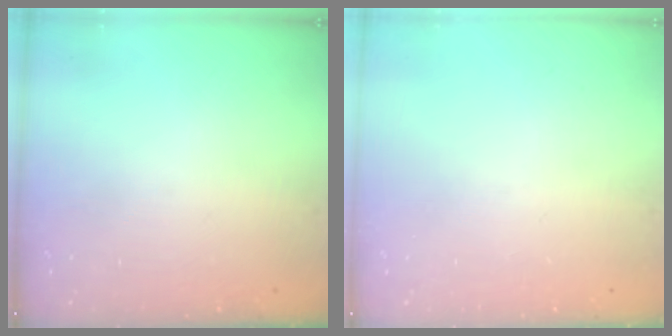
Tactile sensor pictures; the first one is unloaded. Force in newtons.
{"total": 0.0}